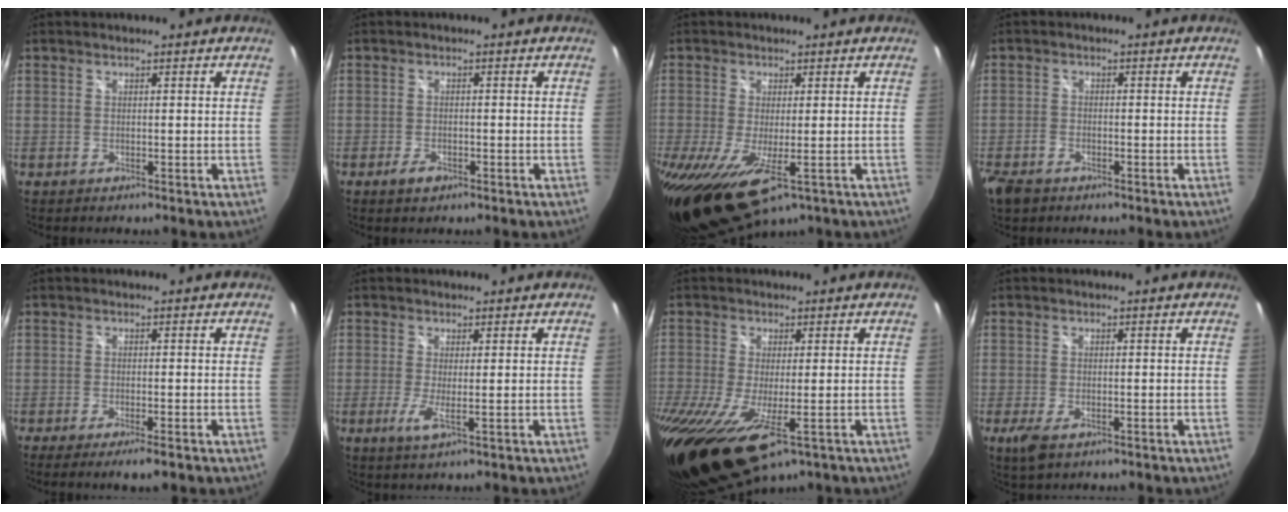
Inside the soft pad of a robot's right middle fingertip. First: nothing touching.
{"total": 2.6, "force": [-1.6, 1.2, 1.6], "torque": [-0.036, -0.005, -0.031]}
{"total": 14.4, "force": [-5.8, 5.7, 11.9], "torque": [-0.251, -0.068, -0.089]}
{"total": 5.1, "force": [-3.5, 2.9, 2.3], "torque": [-0.068, -0.008, -0.068]}
{"total": 4.6, "force": [-3.3, 0.2, 3.2], "torque": [-0.069, -0.019, -0.053]}
{"total": 3.1, "force": [-0.6, -0.1, 3.1], "torque": [-0.066, -0.011, -0.013]}
{"total": 19.4, "force": [-7.4, 8.4, 15.9], "torque": [-0.352, -0.080, -0.119]}
{"total": 3.6, "force": [-2.0, 1.7, 2.5], "torque": [-0.058, -0.012, -0.036]}